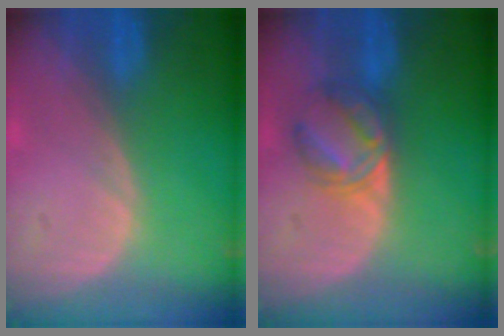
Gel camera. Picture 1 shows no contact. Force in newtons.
{"total": 5.6, "press": 5.5, "slide": 1.0}